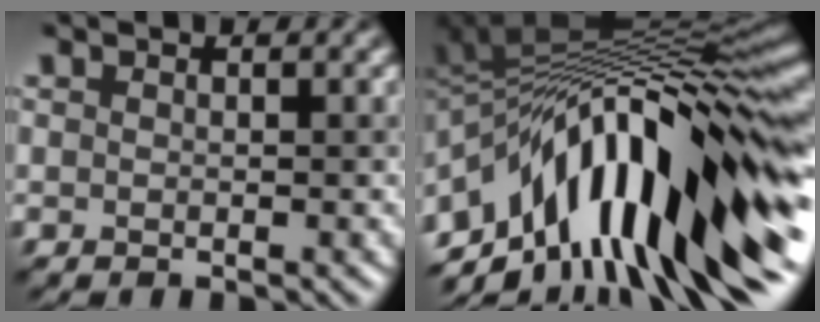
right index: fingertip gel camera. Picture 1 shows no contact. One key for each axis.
{"total": 15.4, "fx": -4.1, "fy": 5.7, "fz": 13.7, "tx": -0.217, "ty": 0.021, "tz": -0.071}